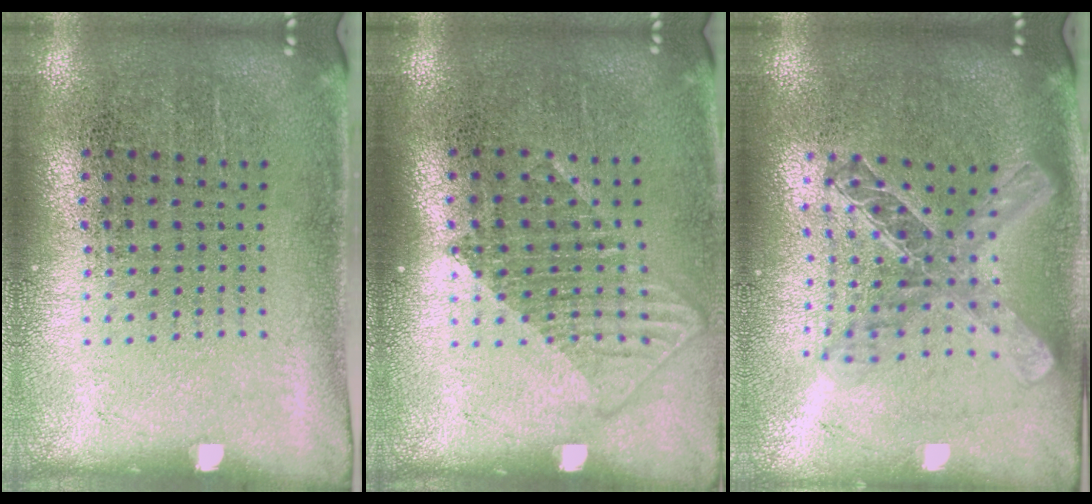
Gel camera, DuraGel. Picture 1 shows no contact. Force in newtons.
{"total": 1.2, "press": 1.0, "slide": 0.8}
{"total": 2.1, "press": 1.7, "slide": 1.1}